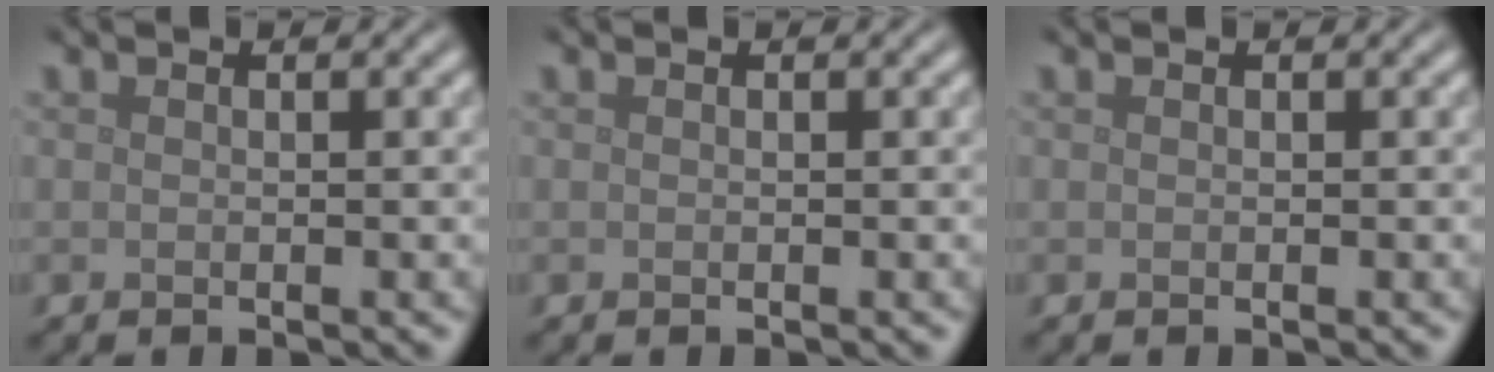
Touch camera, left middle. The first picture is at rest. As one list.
[{"total": 0.0}, {"total": 0.0}]